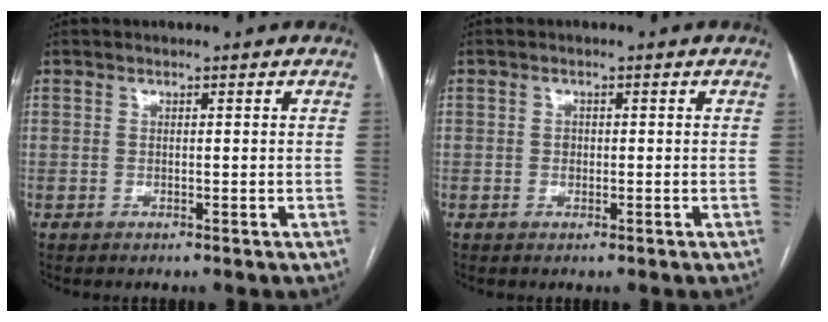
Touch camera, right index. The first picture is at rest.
{"total": 0.9, "force": [-0.1, 0.7, 0.5], "torque": [-0.006, 0.002, -0.002]}